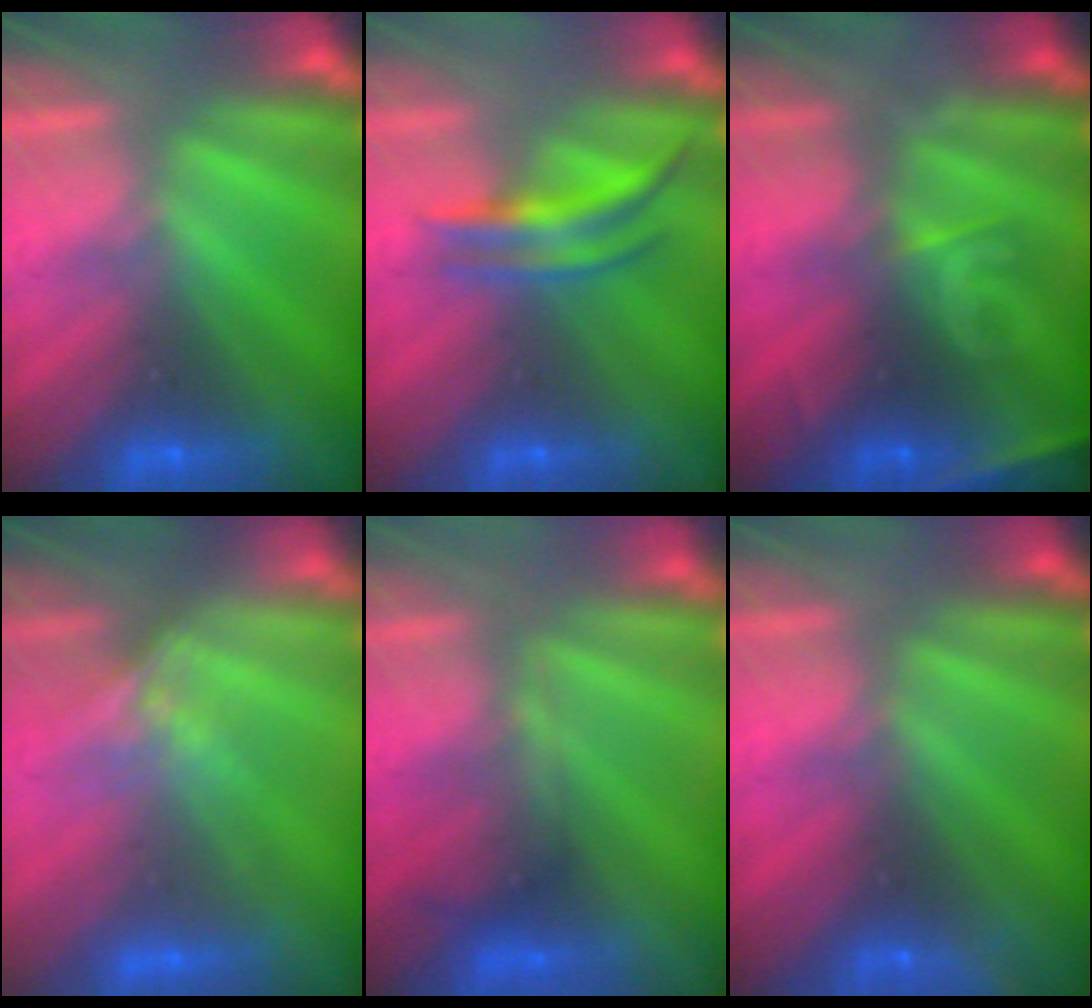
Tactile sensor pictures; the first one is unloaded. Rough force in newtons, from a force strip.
{"total": 4.0}
{"total": 13.7}
{"total": 1.8}
{"total": 3.7}
{"total": 2.4}